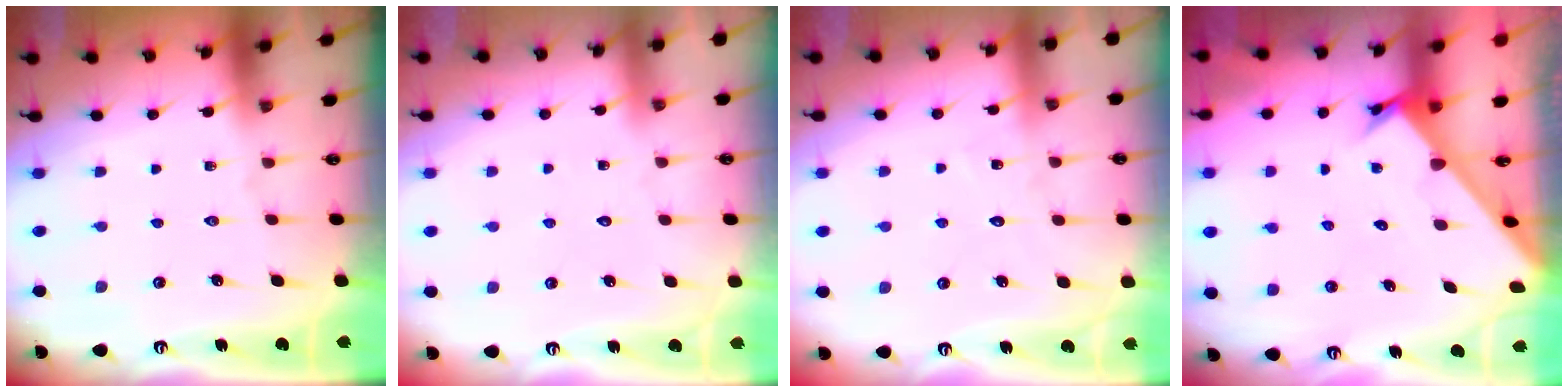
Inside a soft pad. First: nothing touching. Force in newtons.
{"total": 3.3, "press": 3.3, "slide": 0.2}
{"total": 6.3, "press": 6.3, "slide": 0.5}
{"total": 2.2, "press": 2.2, "slide": 0.2}